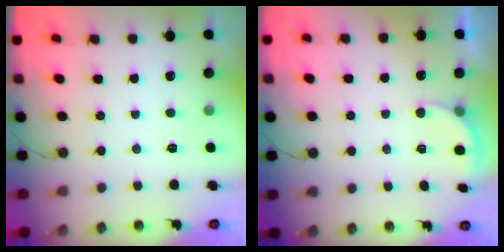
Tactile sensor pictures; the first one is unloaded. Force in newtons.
{"total": 2.5, "press": 2.3, "slide": 1.1}